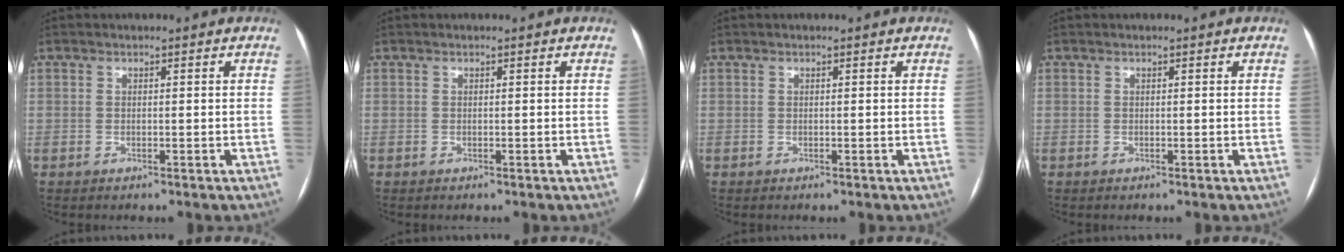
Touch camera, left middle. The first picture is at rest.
{"total": 0.0}
{"total": 0.0}
{"total": 0.0}